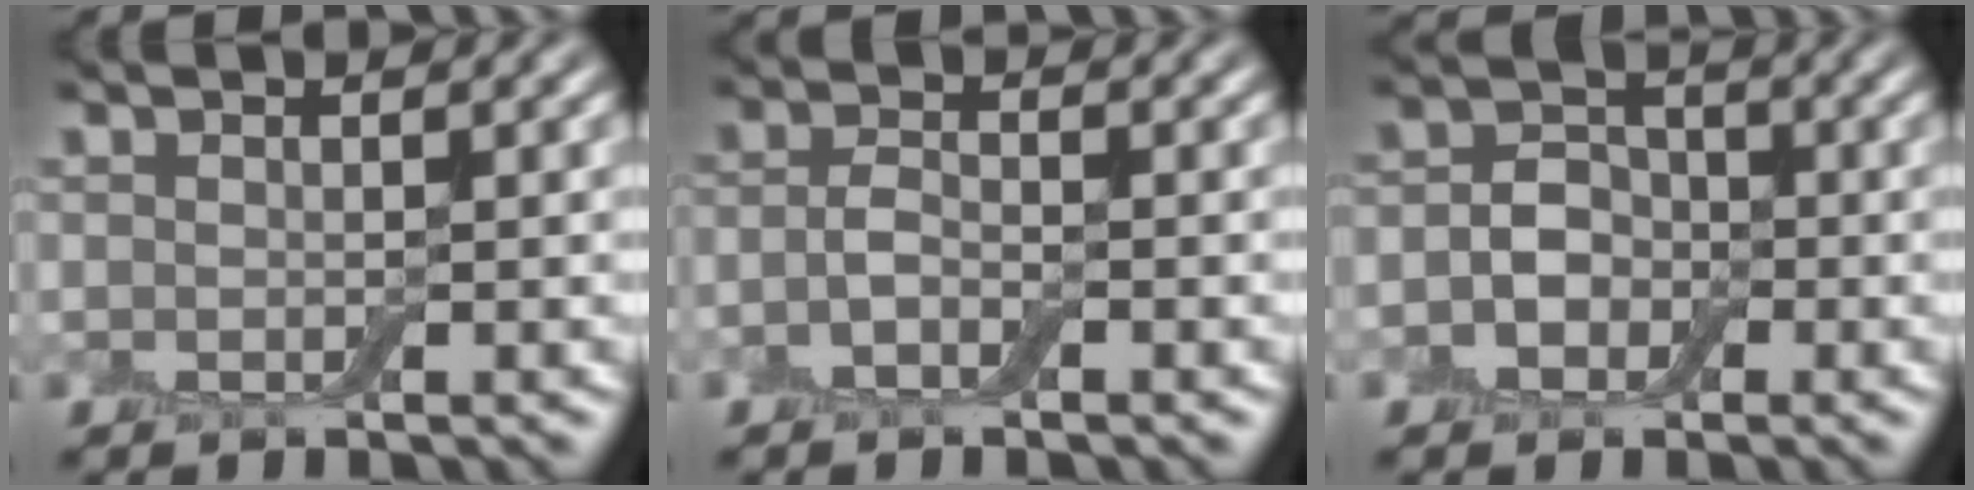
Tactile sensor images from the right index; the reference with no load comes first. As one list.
[{"total": 1.7, "force": [-1.1, 0.7, 1.0], "torque": [-0.021, 0.000, -0.025]}, {"total": 3.0, "force": [-1.2, 2.5, 1.3], "torque": [0.000, -0.001, -0.033]}]